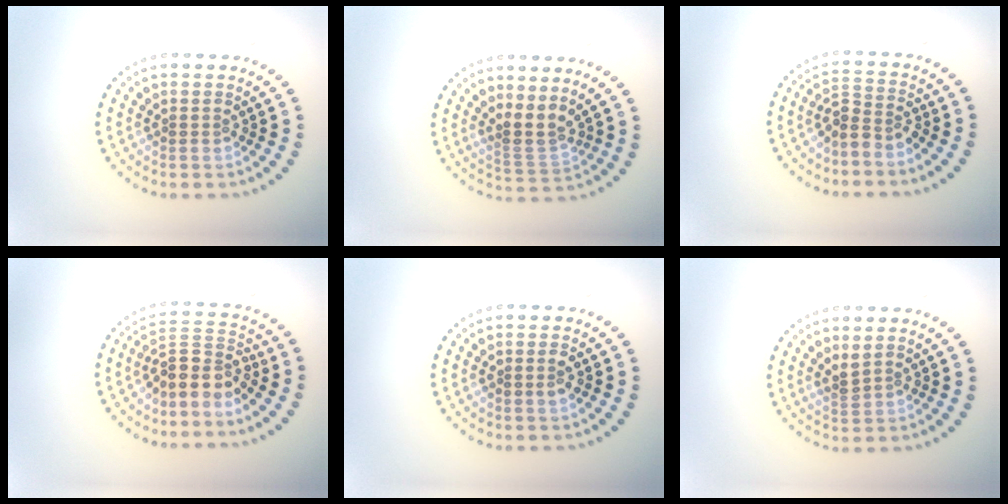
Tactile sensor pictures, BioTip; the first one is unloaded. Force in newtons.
{"total": 2.7, "press": 1.9, "slide": 1.9}
{"total": 2.5, "press": 1.9, "slide": 1.6}
{"total": 3.7, "press": 2.9, "slide": 2.3}
{"total": 1.2, "press": 1.2, "slide": 0.1}
{"total": 1.4, "press": 1.2, "slide": 0.6}